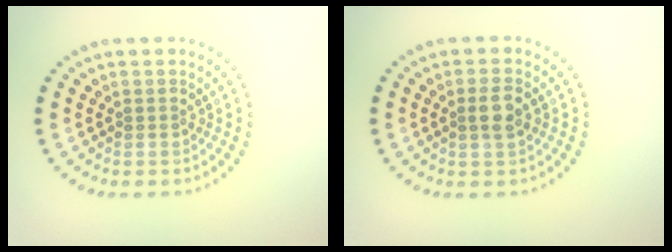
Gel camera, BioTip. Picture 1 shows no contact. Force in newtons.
{"total": 1.9, "press": 1.8, "slide": 0.5}